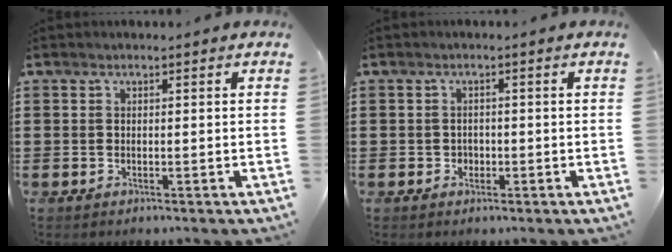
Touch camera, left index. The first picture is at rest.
{"total": 1.1, "force": [-0.3, 1.1, 0.1], "torque": [-0.007, 0.005, -0.008]}